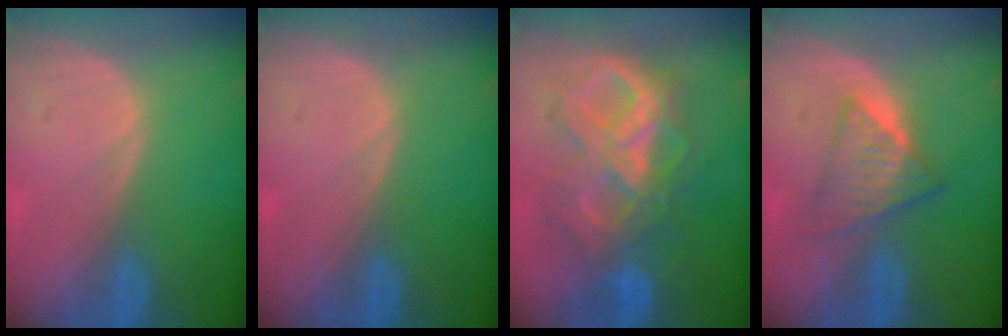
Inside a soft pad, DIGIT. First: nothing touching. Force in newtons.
{"total": 0.0}
{"total": 10.5, "press": 10.4, "slide": 1.1}
{"total": 5.9, "press": 5.4, "slide": 2.3}